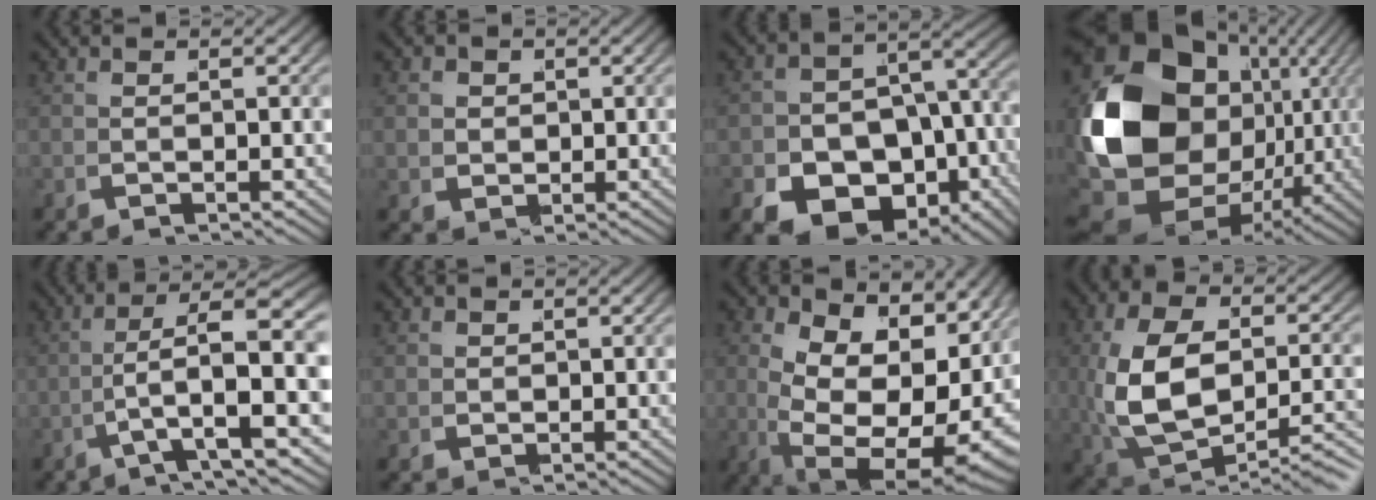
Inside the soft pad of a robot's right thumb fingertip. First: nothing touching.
{"total": 3.0, "force": [0.8, 2.7, 1.2], "torque": [-0.033, -0.008, 0.020]}
{"total": 12.2, "force": [-5.8, 8.6, 6.3], "torque": [-0.113, -0.047, -0.075]}
{"total": 22.6, "force": [0.6, 15.4, 16.6], "torque": [-0.356, -0.048, 0.036]}
{"total": 8.3, "force": [0.5, 3.7, 7.5], "torque": [-0.126, -0.026, 0.025]}
{"total": 1.1, "force": [0.4, 1.0, 0.2], "torque": [-0.008, -0.004, 0.009]}
{"total": 14.4, "force": [-0.2, 8.6, 11.6], "torque": [-0.240, -0.063, 0.036]}
{"total": 10.4, "force": [-2.3, 6.4, 8.0], "torque": [-0.180, -0.019, -0.014]}